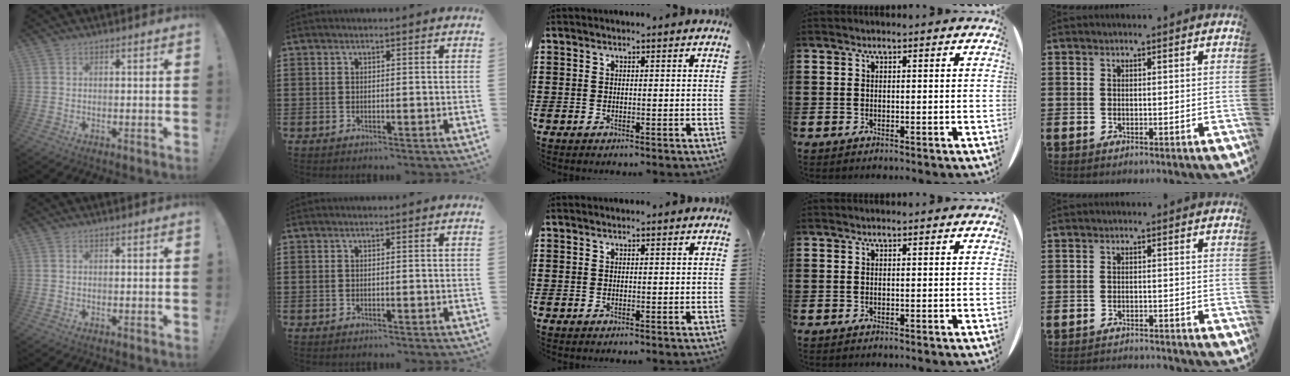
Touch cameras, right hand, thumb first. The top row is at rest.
{"little": {"total": 1.6, "force": [-1.6, -0.1, -0.1], "torque": [-0.002, 0.003, -0.034]}}